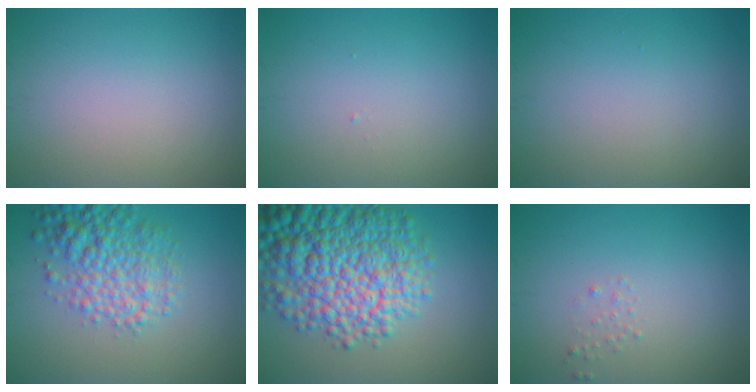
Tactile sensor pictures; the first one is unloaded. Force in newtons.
{"total": 0.0}
{"total": 0.0}
{"total": 5.5, "press": 5.5, "slide": 0.2}
{"total": 12.2, "press": 12.2, "slide": 0.4}
{"total": 0.6, "press": 0.6, "slide": 0.0}